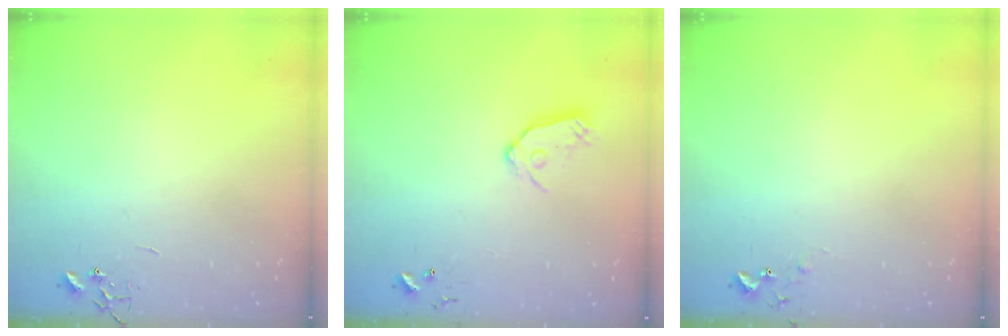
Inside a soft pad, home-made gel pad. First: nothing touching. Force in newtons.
{"total": 9.2, "press": 9.1, "slide": 0.8}
{"total": 5.0, "press": 5.0, "slide": 0.5}